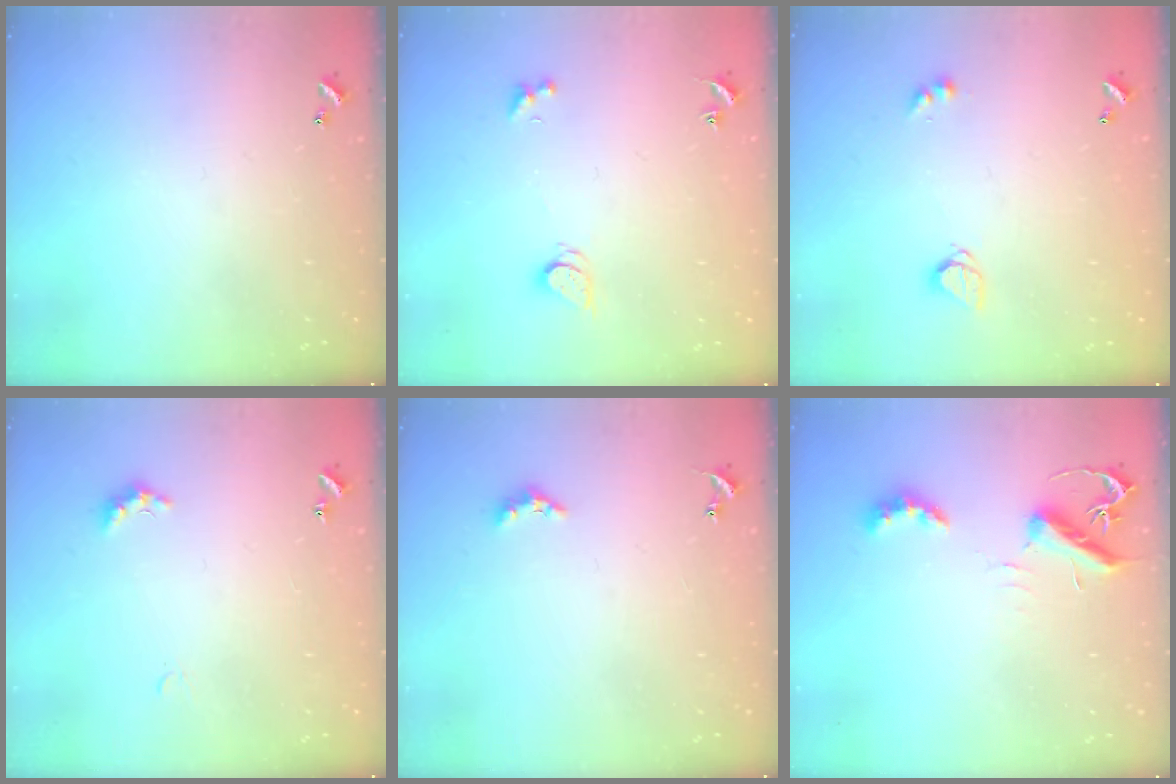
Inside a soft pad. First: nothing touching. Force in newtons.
{"total": 1.7, "press": 1.7, "slide": 0.4}
{"total": 3.4, "press": 3.3, "slide": 0.4}
{"total": 2.4, "press": 2.3, "slide": 0.6}
{"total": 2.9, "press": 2.9, "slide": 0.6}
{"total": 6.9, "press": 6.8, "slide": 0.4}